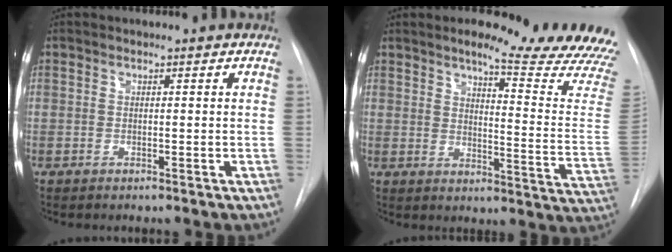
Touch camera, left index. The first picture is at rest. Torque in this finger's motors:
{"motor_torque": [0.62, -0.90, 0.13, 0.06]}